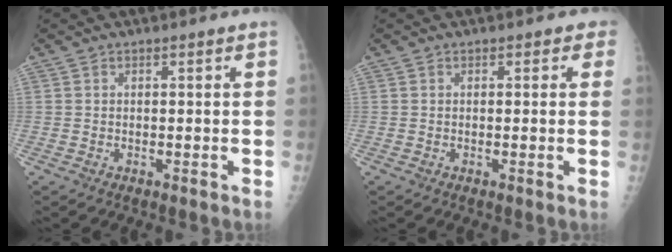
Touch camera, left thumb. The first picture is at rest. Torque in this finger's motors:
{"motor_torque": [0.18, 0.02, 0.30, -0.41, 0.03]}